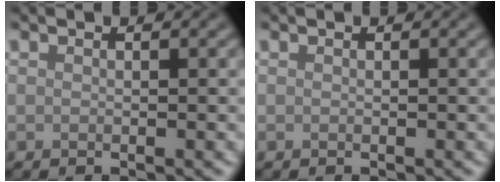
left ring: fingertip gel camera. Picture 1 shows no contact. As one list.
[{"total": 0.0}]